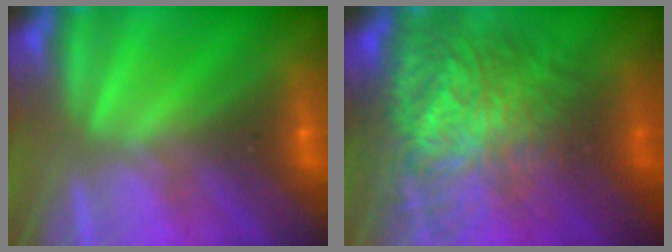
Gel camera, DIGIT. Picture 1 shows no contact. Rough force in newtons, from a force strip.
{"total": 7.6}